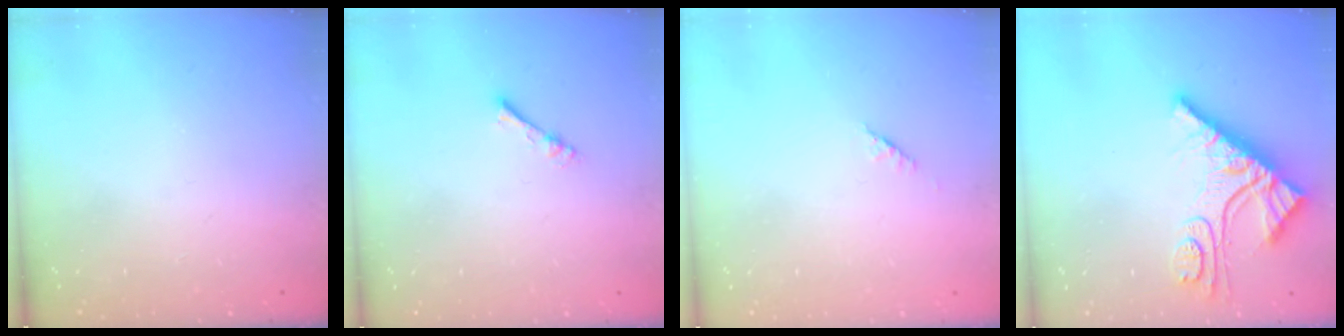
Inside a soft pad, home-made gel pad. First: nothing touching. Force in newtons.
{"total": 1.7, "press": 1.7, "slide": 0.2}
{"total": 1.4, "press": 1.3, "slide": 0.5}
{"total": 11.8, "press": 11.7, "slide": 0.9}